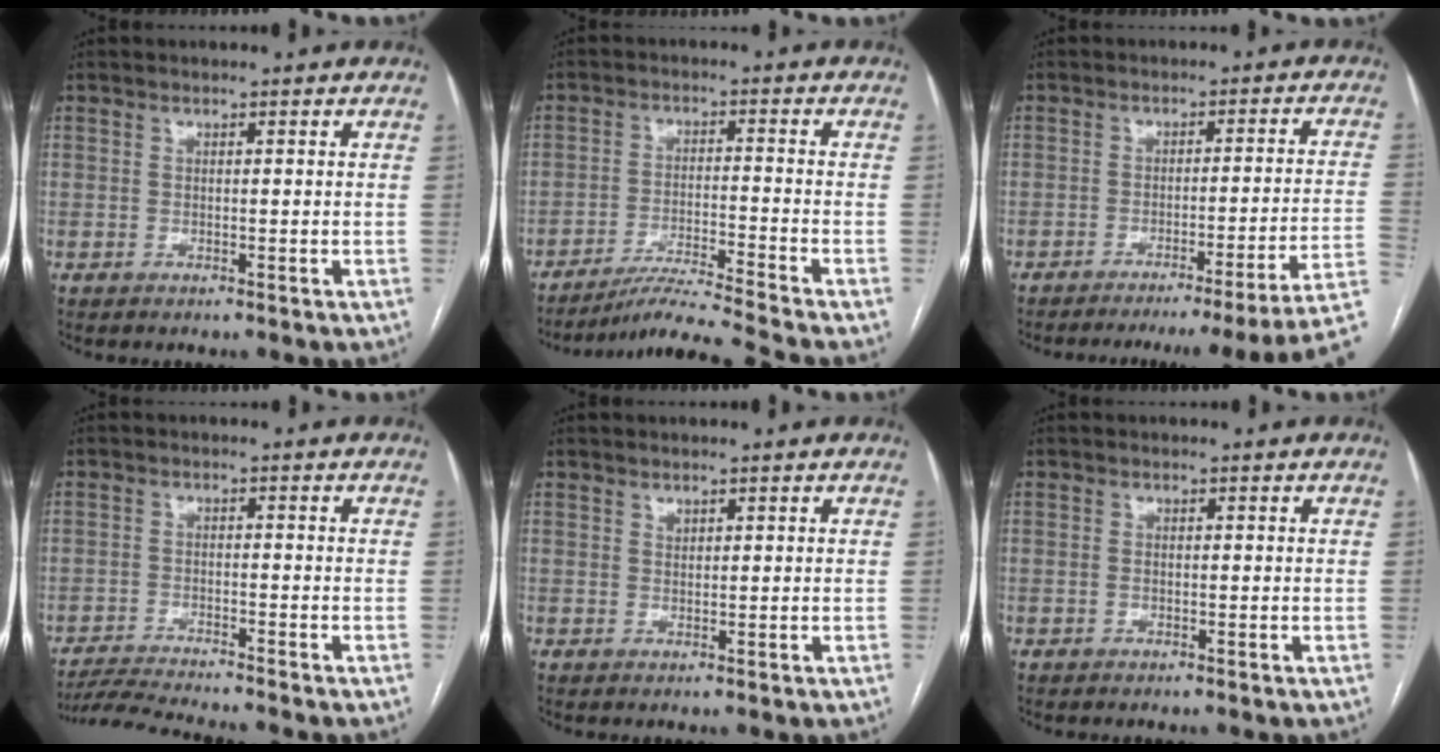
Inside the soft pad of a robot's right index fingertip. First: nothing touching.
{"total": 9.9, "force": [-8.9, -3.3, 3.0], "torque": [-0.040, -0.018, -0.157]}
{"total": 15.7, "force": [-12.2, -3.2, 9.4], "torque": [-0.066, 0.001, -0.156]}
{"total": 6.5, "force": [-6.2, -1.0, 1.7], "torque": [-0.027, -0.017, -0.111]}
{"total": 0.7, "force": [0.5, 0.4, 0.2], "torque": [-0.003, -0.003, 0.008]}
{"total": 0.8, "force": [-0.3, 0.5, 0.6], "torque": [-0.015, 0.000, -0.004]}